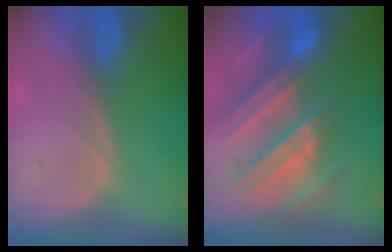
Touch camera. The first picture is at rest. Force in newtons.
{"total": 11.2, "press": 9.9, "slide": 5.2}